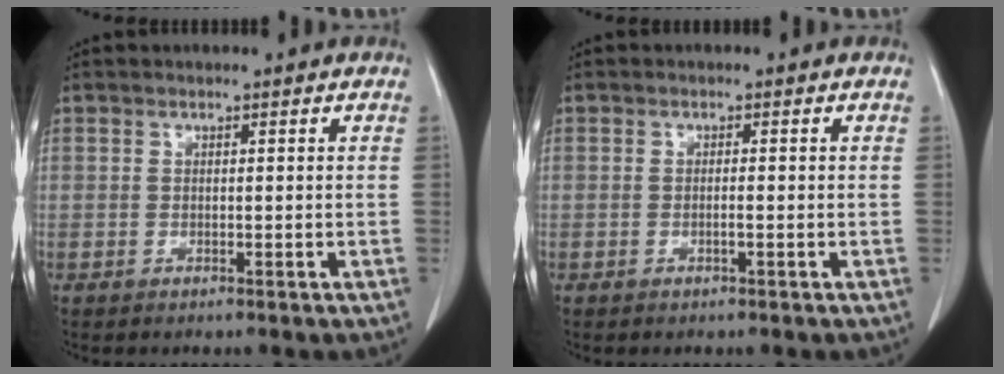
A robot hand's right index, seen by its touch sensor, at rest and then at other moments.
{"total": 0.9, "force": [-0.3, 0.0, 0.9], "torque": [-0.017, 0.000, -0.005]}